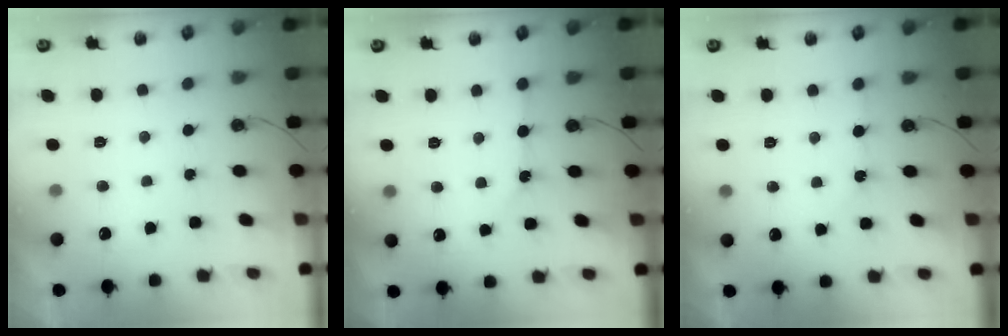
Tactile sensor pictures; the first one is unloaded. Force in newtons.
{"total": 2.8, "press": 2.7, "slide": 0.4}
{"total": 1.8, "press": 1.8, "slide": 0.4}